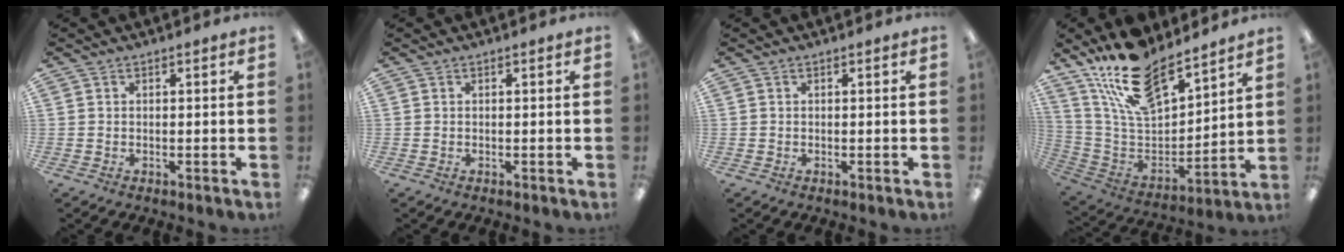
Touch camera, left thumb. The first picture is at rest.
{"total": 0.0}
{"total": 0.0}
{"total": 19.1, "force": [15.0, 7.6, 9.1], "torque": [-0.180, -0.088, 0.268]}